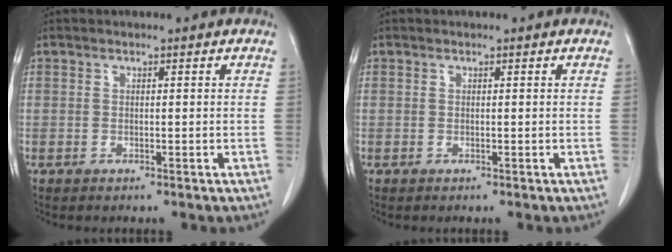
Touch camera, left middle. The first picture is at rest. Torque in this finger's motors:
{"motor_torque": [0.00, 0.00, 0.00, 0.00]}